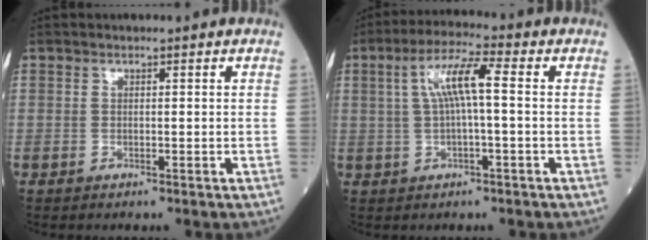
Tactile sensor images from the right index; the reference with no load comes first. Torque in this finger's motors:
{"motor_torque": [0.27, 0.06, 0.20, 0.07]}